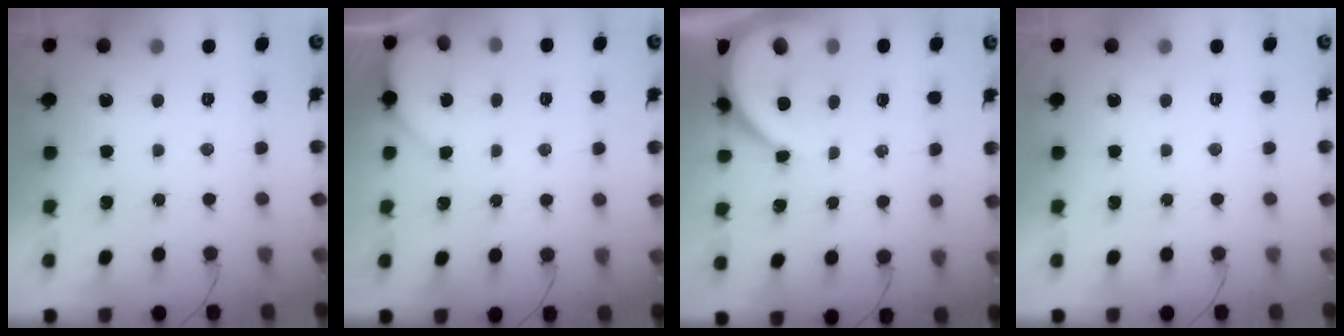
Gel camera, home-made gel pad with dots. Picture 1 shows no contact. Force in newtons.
{"total": 1.8, "press": 1.8, "slide": 0.2}
{"total": 6.4, "press": 6.4, "slide": 0.5}
{"total": 0.0}